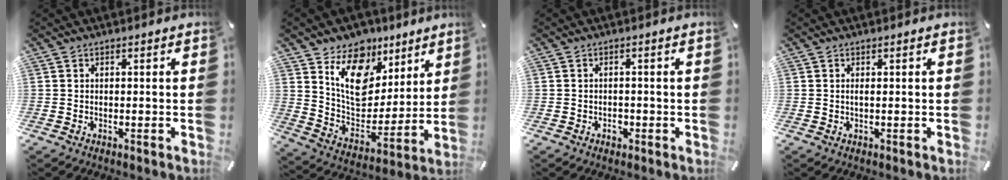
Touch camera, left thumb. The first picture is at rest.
{"total": 14.1, "force": [7.3, 10.8, 5.6], "torque": [-0.085, -0.055, 0.138]}
{"total": 1.9, "force": [-0.6, 1.5, 1.1], "torque": [-0.021, 0.002, -0.012]}
{"total": 1.1, "force": [0.1, 0.1, 1.0], "torque": [-0.021, -0.003, 0.001]}